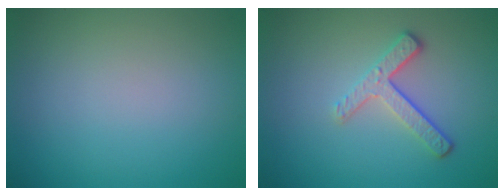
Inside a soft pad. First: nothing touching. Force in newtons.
{"total": 3.4, "press": 2.5, "slide": 2.3}